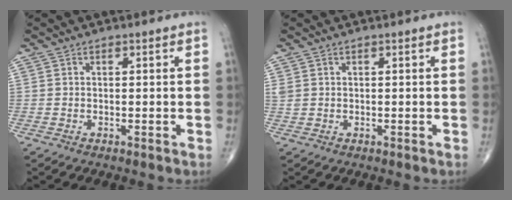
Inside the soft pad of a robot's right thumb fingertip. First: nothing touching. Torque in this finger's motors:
{"motor_torque": [0.18, 0.04, 0.38, 0.27, 0.00]}